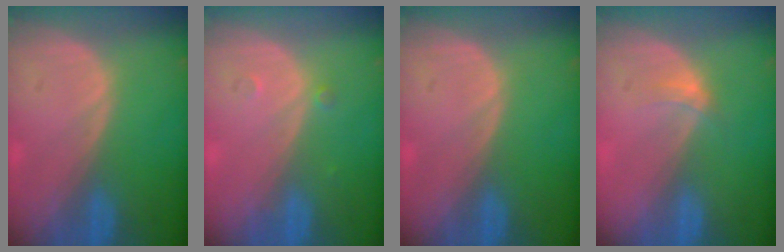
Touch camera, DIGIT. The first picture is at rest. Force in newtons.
{"total": 0.8, "press": 0.8, "slide": 0.1}
{"total": 0.0}
{"total": 1.9, "press": 1.5, "slide": 1.1}